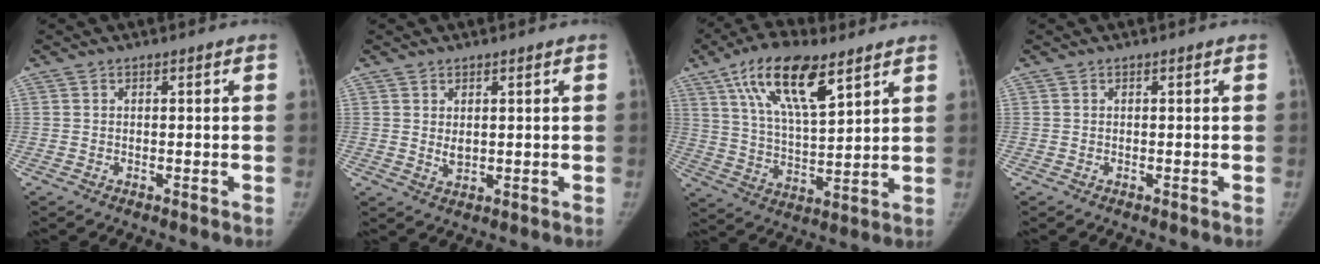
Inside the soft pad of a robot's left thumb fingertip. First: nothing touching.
{"total": 2.2, "force": [0.6, 1.4, 1.5], "torque": [-0.020, -0.011, 0.017]}
{"total": 16.6, "force": [9.2, 6.1, 12.4], "torque": [-0.200, -0.030, 0.169]}
{"total": 0.0}